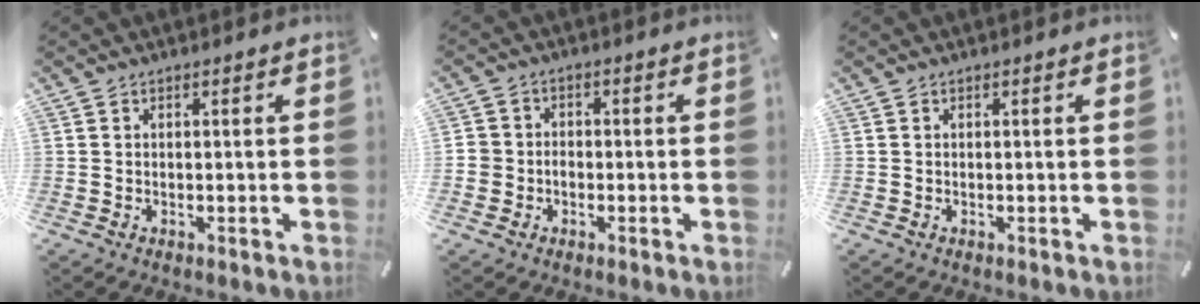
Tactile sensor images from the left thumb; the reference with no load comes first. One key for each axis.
{"total": 3.6, "fx": -1.5, "fy": 3.2, "fz": 0.6, "tx": -0.011, "ty": 0.011, "tz": -0.030}
{"total": 0.0}